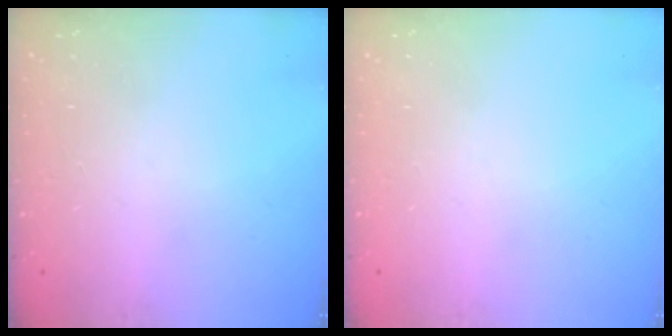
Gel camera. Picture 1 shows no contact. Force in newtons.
{"total": 0.0}